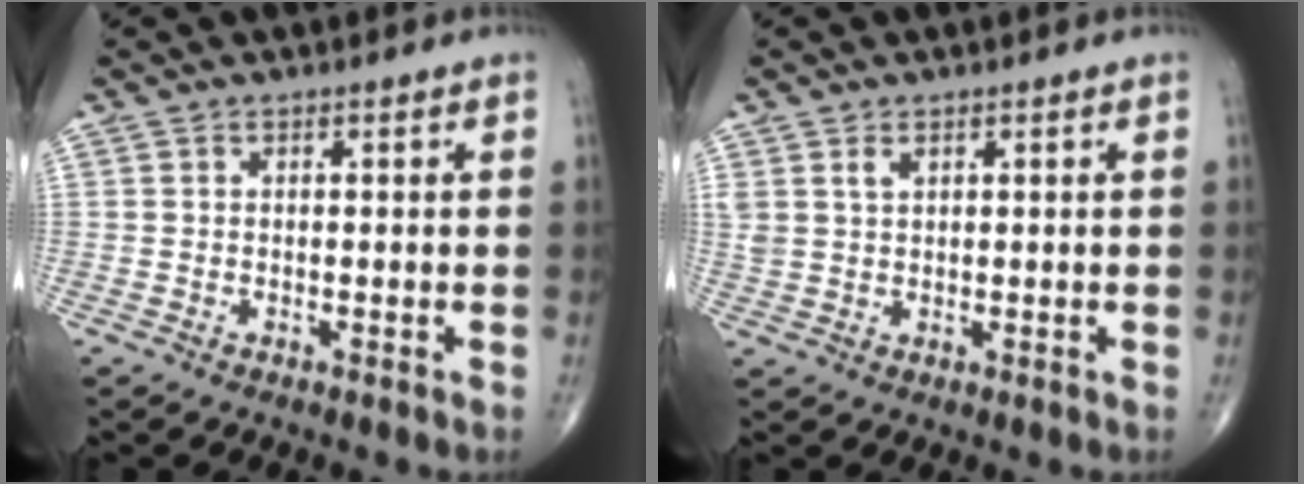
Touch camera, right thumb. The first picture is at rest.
{"total": 2.5, "force": [1.4, 1.4, 1.5], "torque": [-0.031, -0.001, 0.036]}